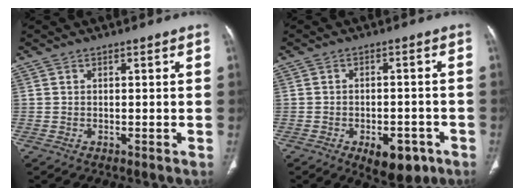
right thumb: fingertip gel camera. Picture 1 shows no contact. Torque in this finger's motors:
{"motor_torque": [1.20, 1.28, 0.28, -0.17, 0.02]}